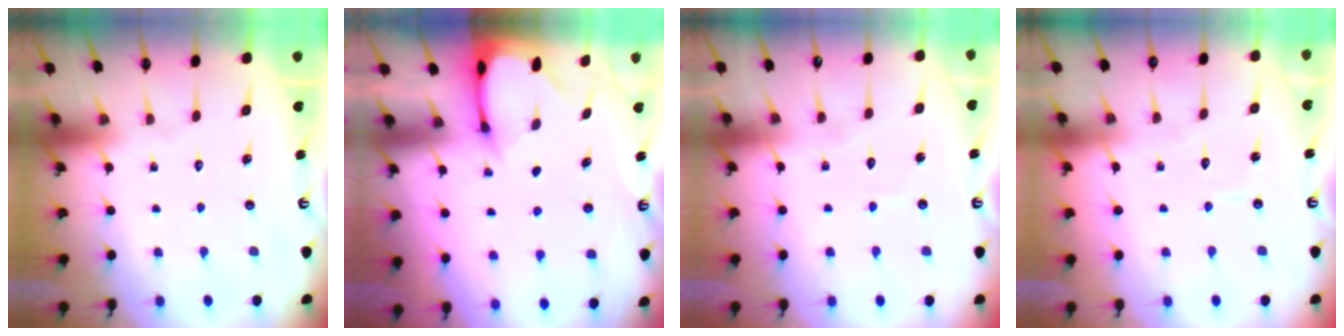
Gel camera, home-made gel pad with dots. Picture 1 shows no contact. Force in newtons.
{"total": 2.5, "press": 2.5, "slide": 0.3}
{"total": 3.5, "press": 3.5, "slide": 0.1}
{"total": 3.5, "press": 3.5, "slide": 0.3}